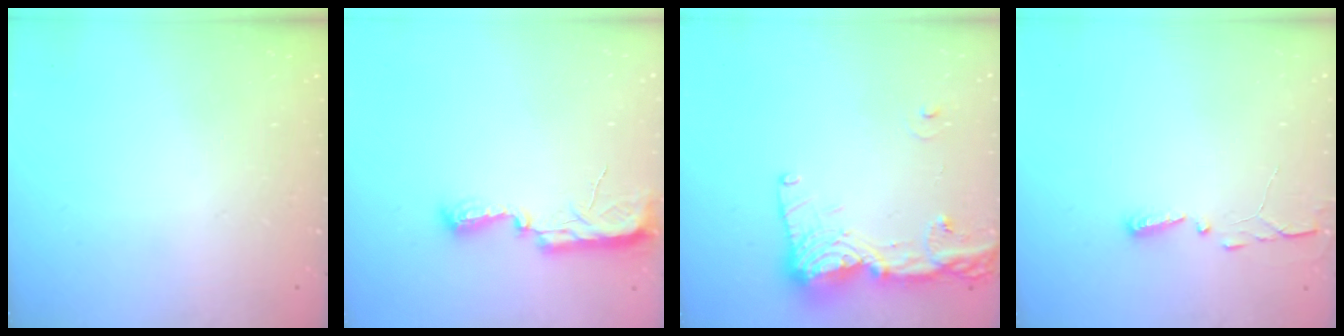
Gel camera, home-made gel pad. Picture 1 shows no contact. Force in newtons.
{"total": 7.7, "press": 7.7, "slide": 0.8}
{"total": 15.2, "press": 15.1, "slide": 1.5}
{"total": 2.9, "press": 2.9, "slide": 0.4}